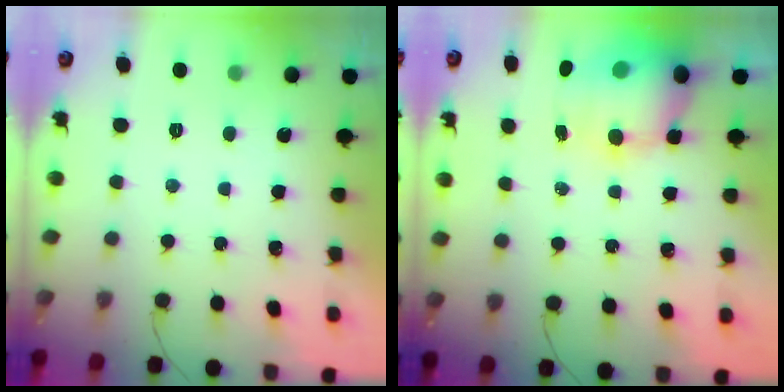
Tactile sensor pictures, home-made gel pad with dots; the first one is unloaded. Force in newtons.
{"total": 11.5, "press": 11.1, "slide": 2.8}